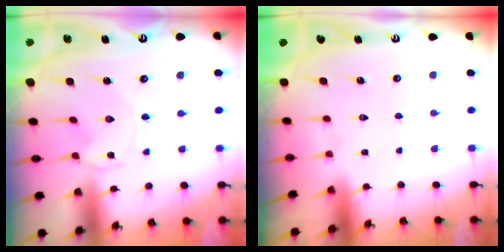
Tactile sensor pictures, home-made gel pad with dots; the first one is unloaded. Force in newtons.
{"total": 1.5, "press": 1.5, "slide": 0.1}